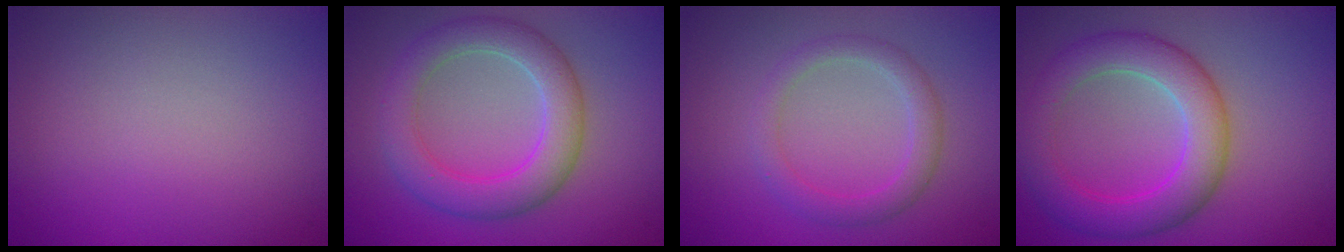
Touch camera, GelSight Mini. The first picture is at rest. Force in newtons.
{"total": 5.1, "press": 5.1, "slide": 0.5}
{"total": 2.5, "press": 2.5, "slide": 0.2}
{"total": 5.9, "press": 5.9, "slide": 0.0}